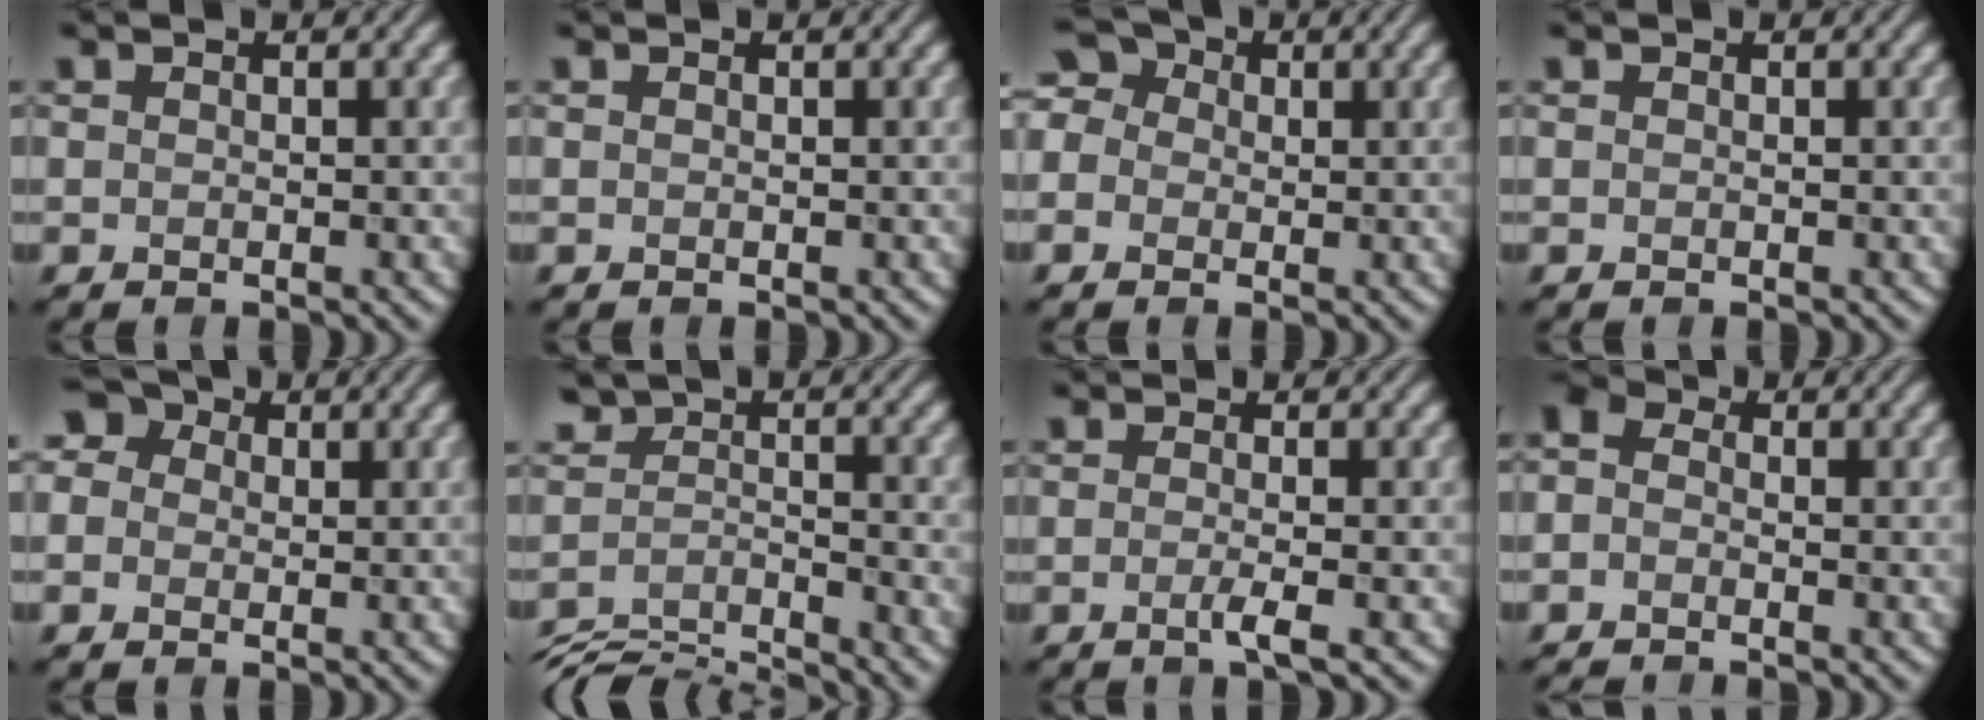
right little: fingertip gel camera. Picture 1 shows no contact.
{"total": 0.0}
{"total": 4.8, "force": [0.6, 4.1, 2.4], "torque": [-0.050, 0.032, -0.016]}
{"total": 0.0}
{"total": 5.0, "force": [1.8, 4.0, 2.4], "torque": [-0.044, 0.031, -0.006]}
{"total": 6.0, "force": [-5.6, 1.6, 1.8], "torque": [-0.031, -0.012, -0.103]}
{"total": 1.9, "force": [-0.6, 0.4, 1.7], "torque": [-0.027, -0.004, -0.016]}
{"total": 3.0, "force": [-1.2, 2.0, 1.8], "torque": [-0.048, 0.005, -0.037]}